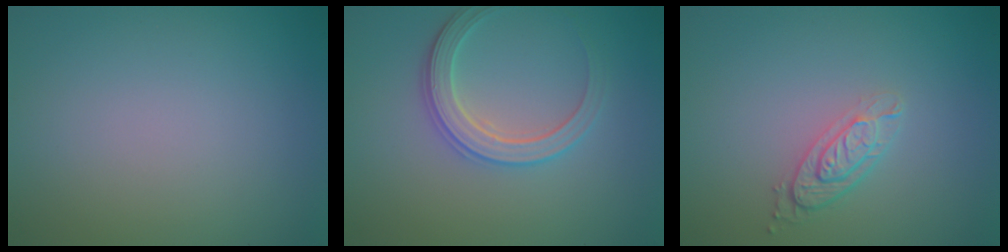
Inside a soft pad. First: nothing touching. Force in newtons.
{"total": 3.0, "press": 3.0, "slide": 0.6}
{"total": 2.9, "press": 2.2, "slide": 1.9}